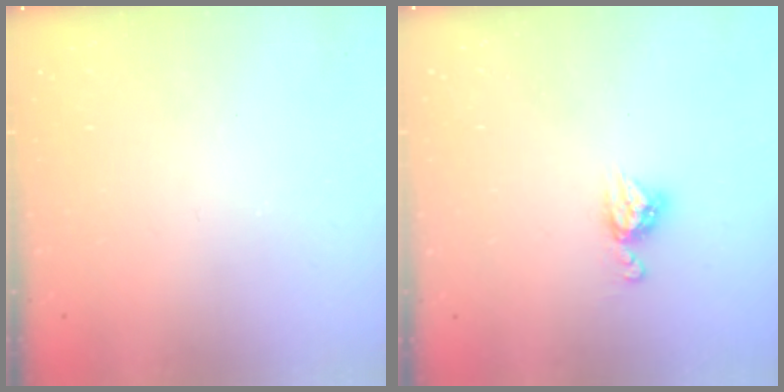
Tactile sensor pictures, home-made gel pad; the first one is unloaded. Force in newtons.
{"total": 7.3, "press": 7.2, "slide": 0.7}